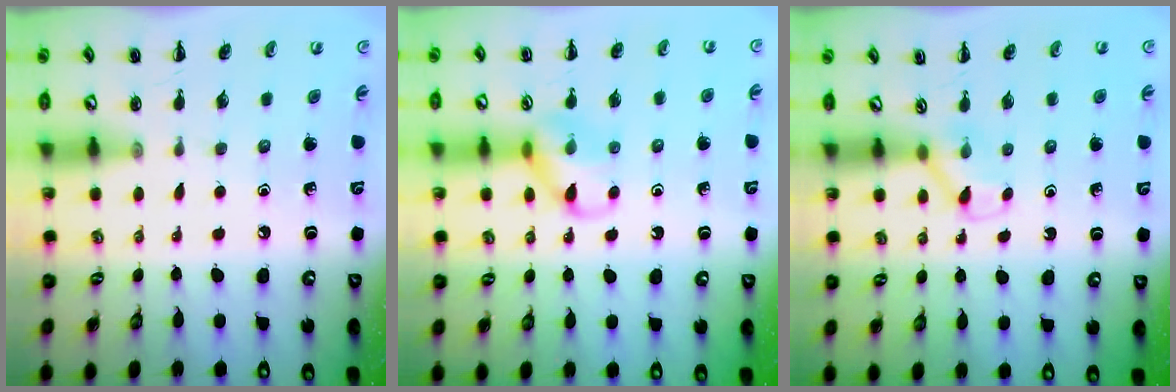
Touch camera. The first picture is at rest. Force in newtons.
{"total": 10.7, "press": 10.7, "slide": 0.9}
{"total": 3.0, "press": 2.8, "slide": 1.1}